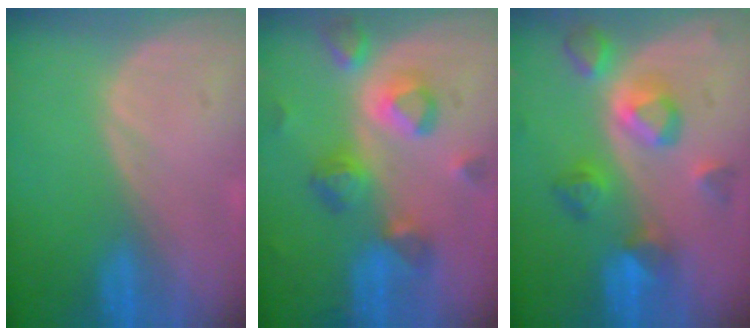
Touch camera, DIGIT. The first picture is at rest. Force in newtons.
{"total": 8.1, "press": 7.7, "slide": 2.7}
{"total": 7.6, "press": 7.5, "slide": 1.4}